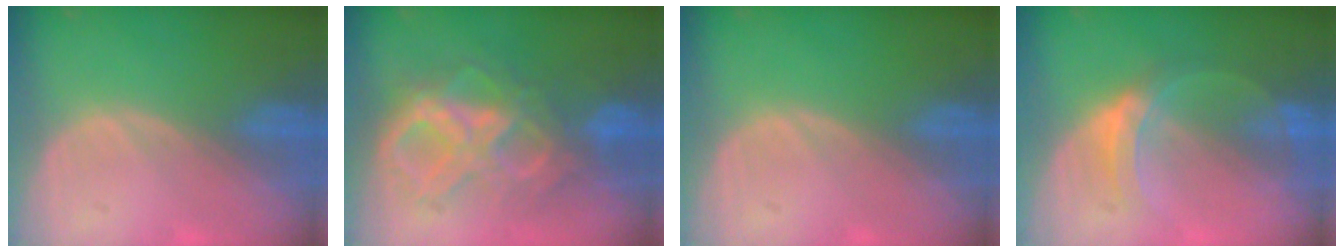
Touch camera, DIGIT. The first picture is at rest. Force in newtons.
{"total": 10.0, "press": 9.9, "slide": 1.0}
{"total": 0.0}
{"total": 5.2, "press": 4.8, "slide": 1.8}